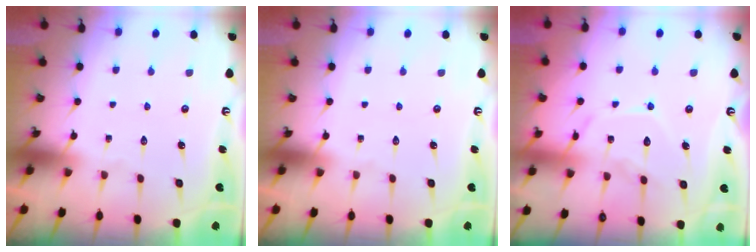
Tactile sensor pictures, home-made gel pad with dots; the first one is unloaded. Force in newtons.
{"total": 0.0}
{"total": 11.9, "press": 11.8, "slide": 0.9}